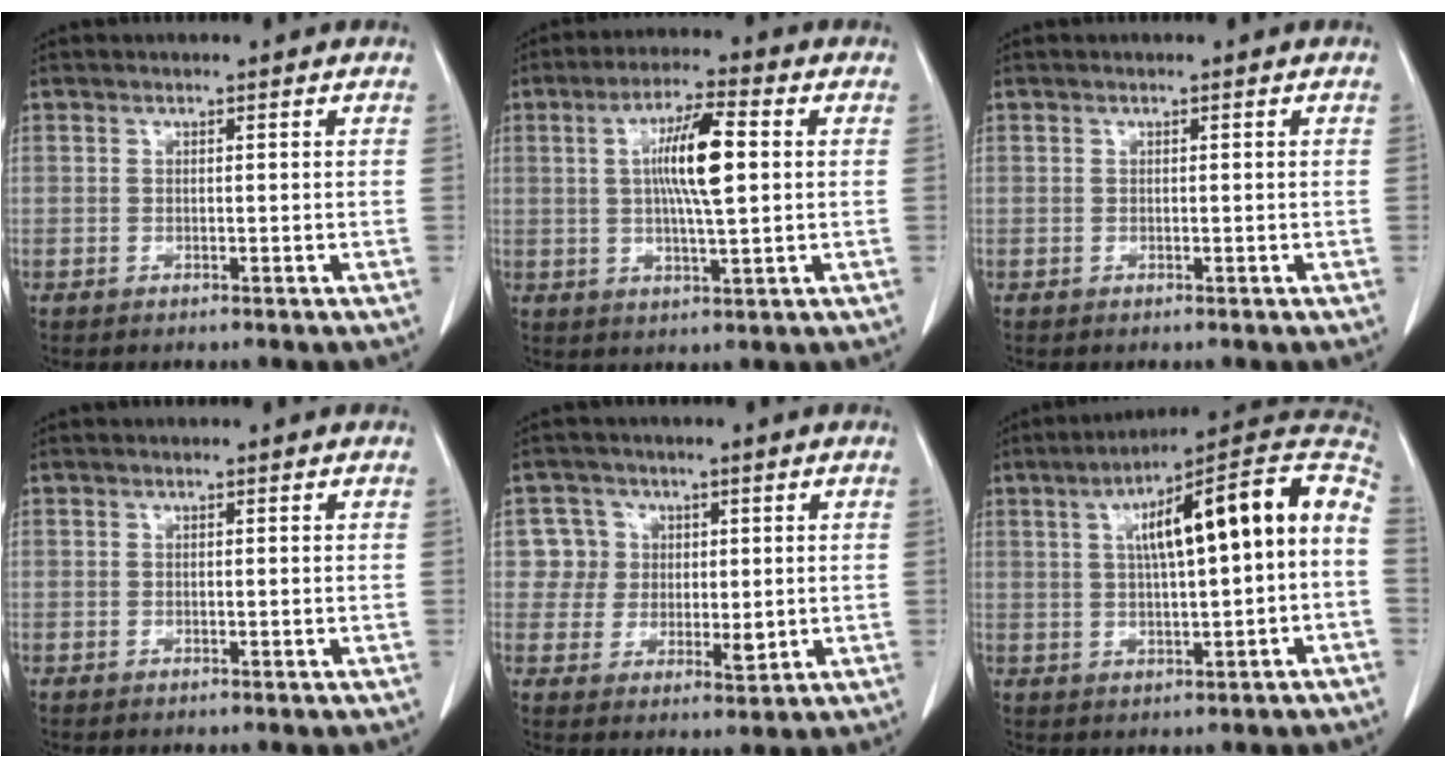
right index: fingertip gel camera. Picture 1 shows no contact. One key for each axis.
{"total": 9.5, "fx": 1.3, "fy": 1.1, "fz": 9.3, "tx": -0.171, "ty": 0.004, "tz": 0.023}
{"total": 0.0}
{"total": 0.0}
{"total": 6.0, "fx": 1.7, "fy": 5.7, "fz": 0.9, "tx": -0.002, "ty": 0.008, "tz": 0.033}
{"total": 17.6, "fx": 2.4, "fy": 2.6, "fz": 17.3, "tx": -0.257, "ty": 0.048, "tz": 0.033}